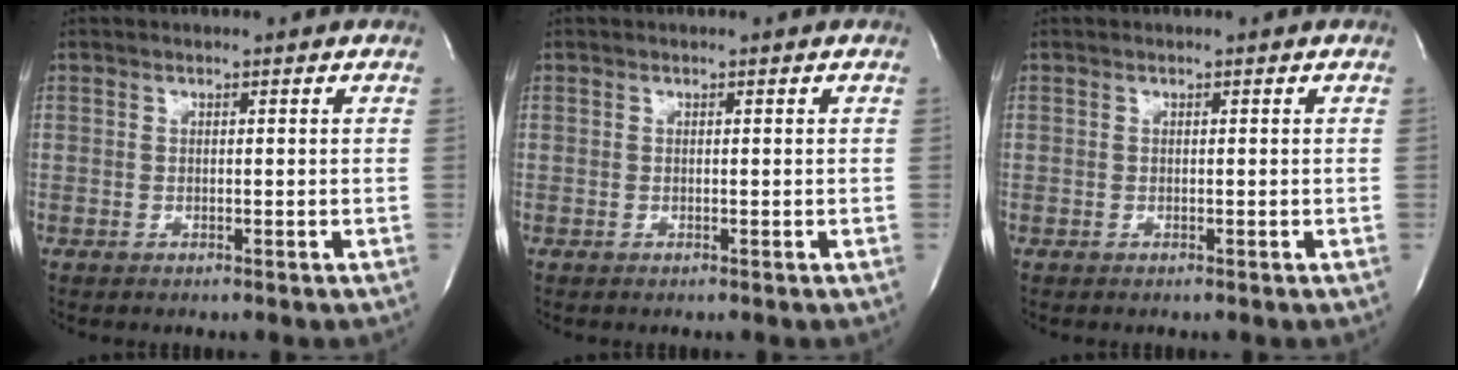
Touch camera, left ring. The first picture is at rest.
{"total": 0.0}
{"total": 0.0}